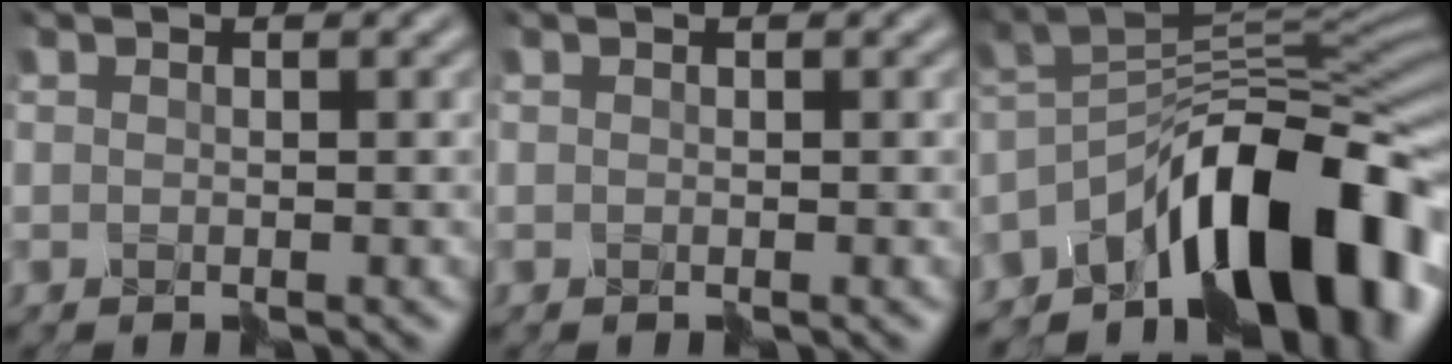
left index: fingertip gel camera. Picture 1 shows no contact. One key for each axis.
{"total": 0.0}
{"total": 13.0, "fx": -8.0, "fy": 4.5, "fz": 9.2, "tx": -0.126, "ty": 0.012, "tz": -0.136}